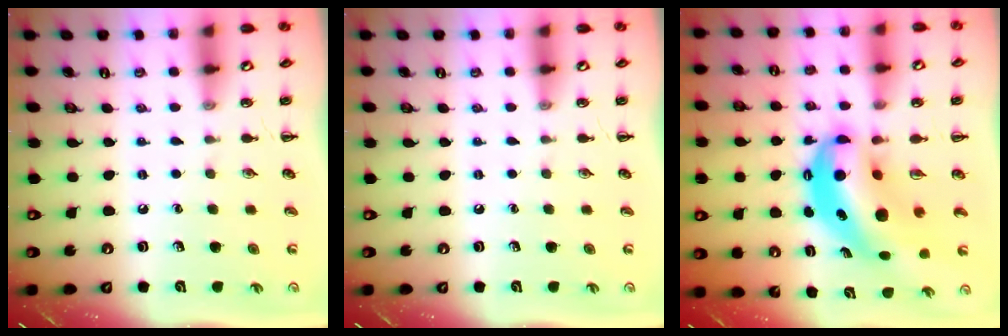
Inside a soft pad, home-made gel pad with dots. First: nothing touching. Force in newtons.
{"total": 0.0}
{"total": 11.1, "press": 10.8, "slide": 2.5}